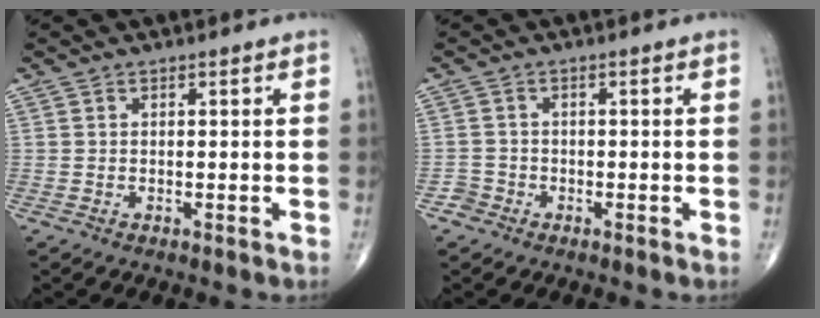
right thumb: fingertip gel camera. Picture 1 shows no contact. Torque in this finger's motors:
{"motor_torque": [0.19, 0.07, -0.08, -0.01, 0.01]}